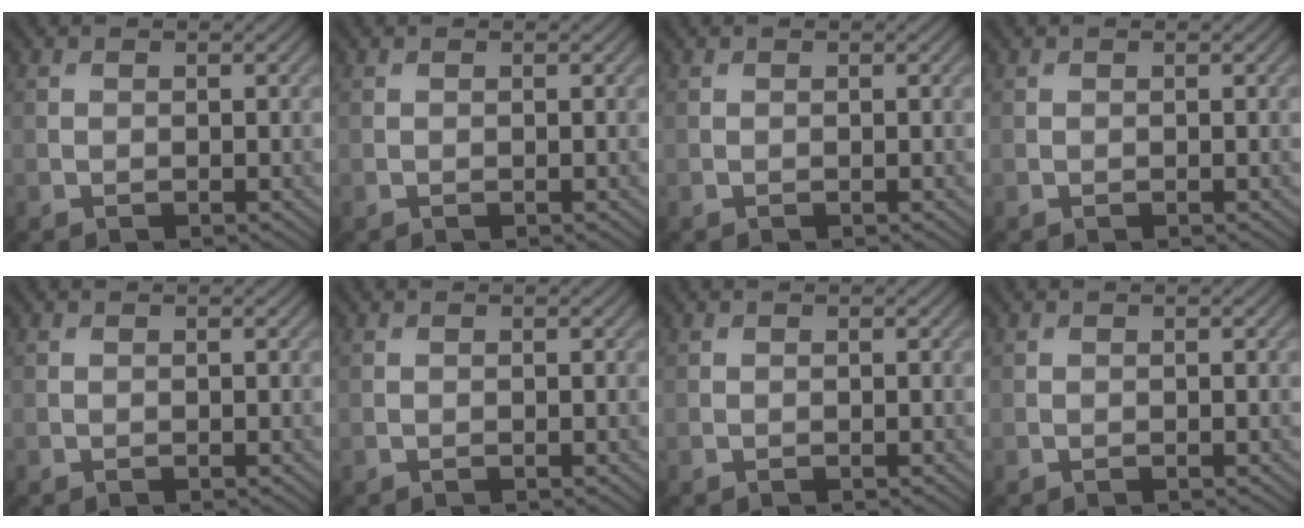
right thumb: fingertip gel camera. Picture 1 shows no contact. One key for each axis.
{"total": 0.0}
{"total": 0.0}
{"total": 0.0}
{"total": 0.0}
{"total": 0.0}
{"total": 0.0}
{"total": 0.0}